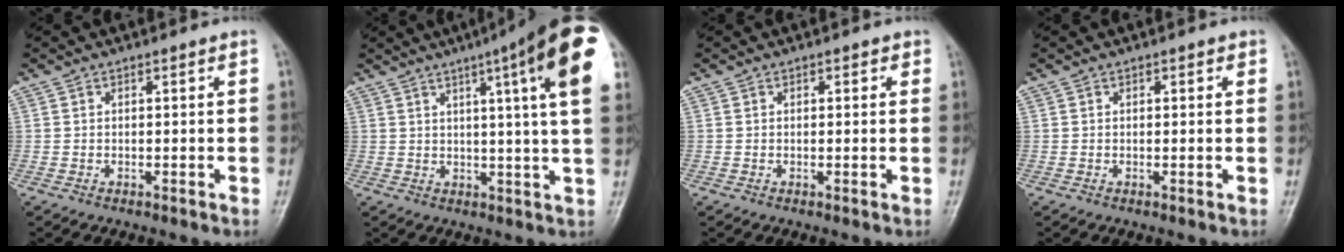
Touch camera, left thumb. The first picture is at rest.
{"total": 18.0, "force": [7.9, 1.7, 16.1], "torque": [-0.214, -0.014, 0.091]}
{"total": 1.2, "force": [0.5, 0.8, 0.7], "torque": [0.005, 0.001, 0.002]}
{"total": 1.0, "force": [0.4, 0.7, 0.6], "torque": [0.004, 0.001, 0.002]}